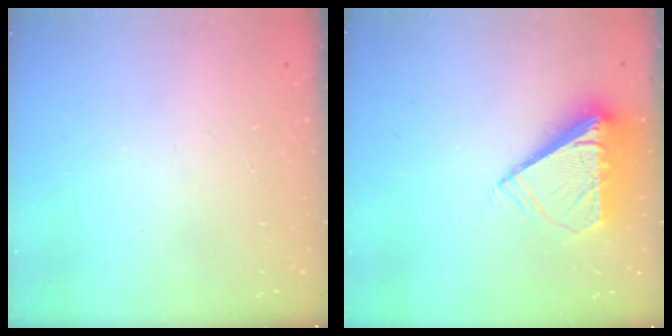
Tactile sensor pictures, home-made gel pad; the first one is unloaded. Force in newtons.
{"total": 8.7, "press": 8.6, "slide": 1.3}